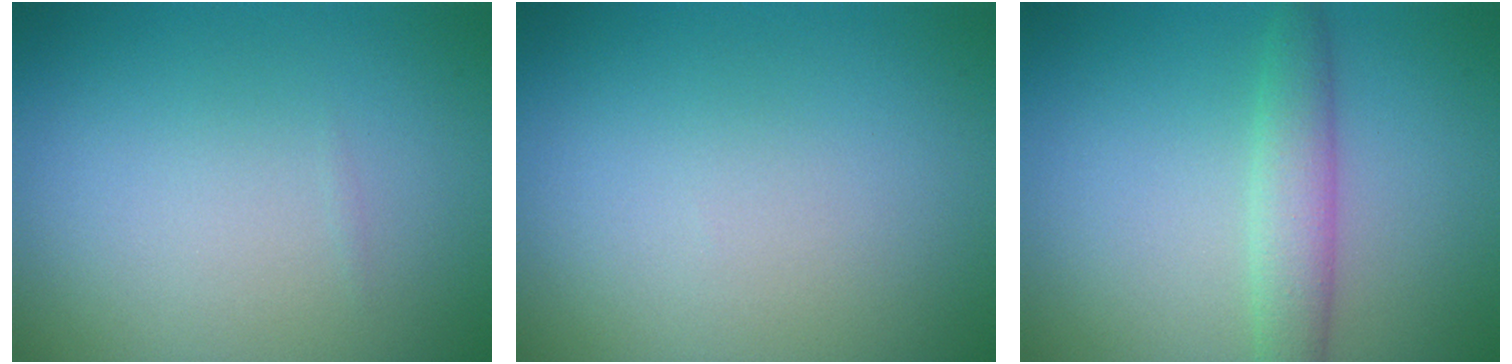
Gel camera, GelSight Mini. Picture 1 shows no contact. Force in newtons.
{"total": 0.0}
{"total": 2.4, "press": 2.4, "slide": 0.2}